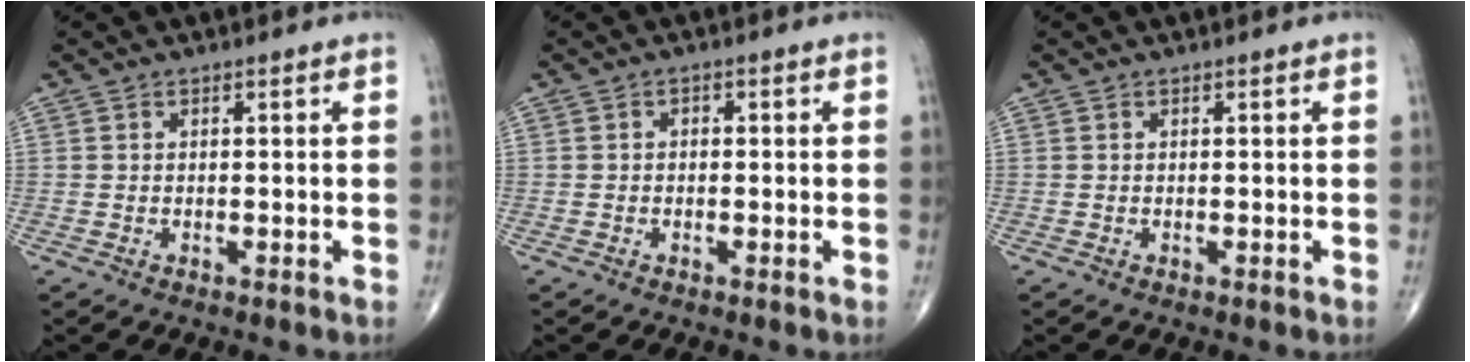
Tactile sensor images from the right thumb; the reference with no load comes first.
{"total": 0.8, "force": [-0.2, 0.6, 0.4], "torque": [0.002, 0.004, -0.009]}
{"total": 0.0}